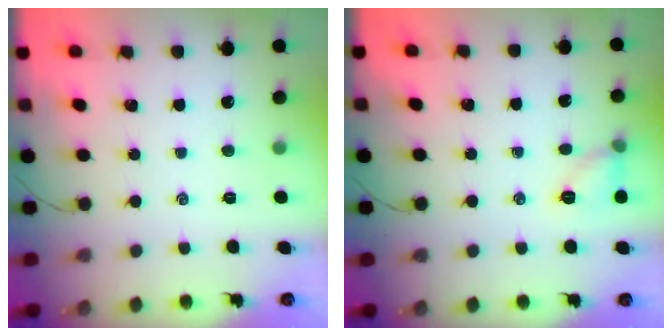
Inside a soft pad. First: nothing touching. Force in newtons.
{"total": 7.2, "press": 7.2, "slide": 0.6}